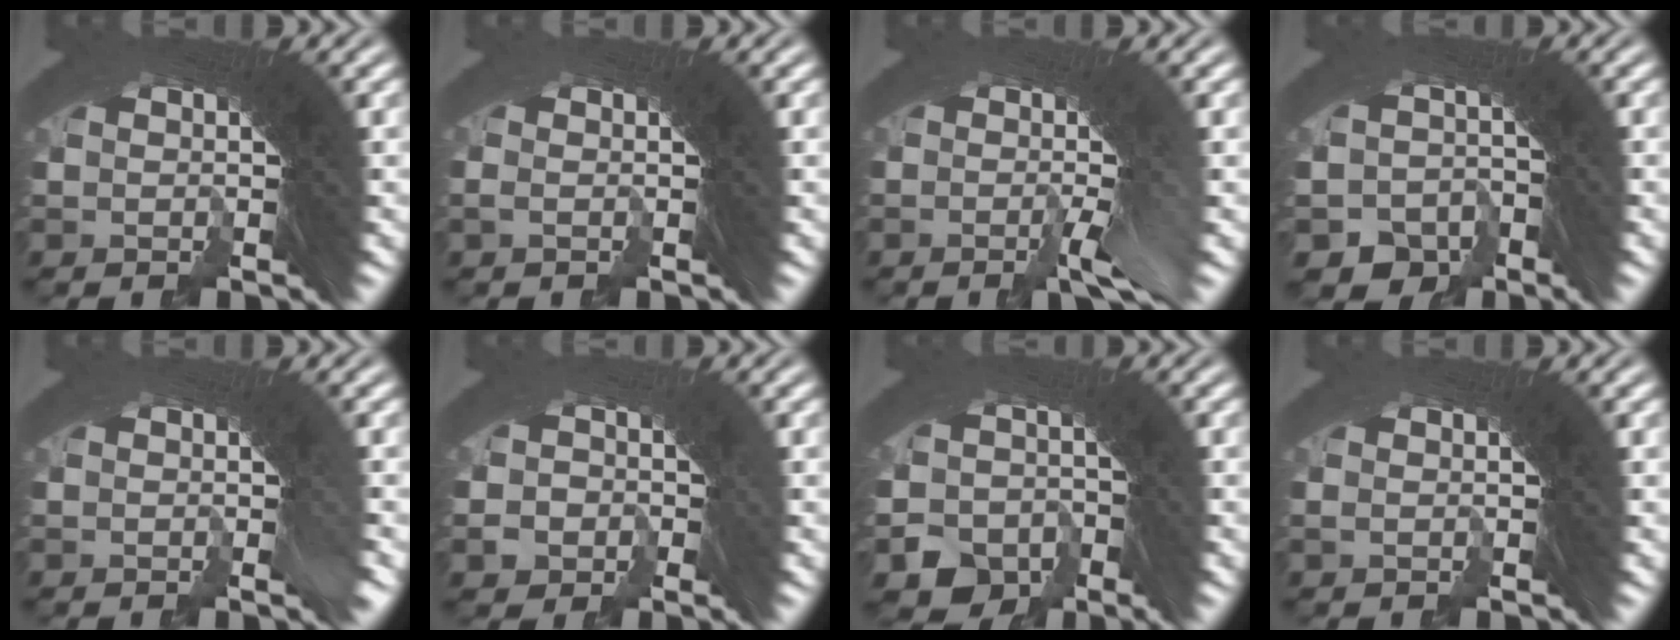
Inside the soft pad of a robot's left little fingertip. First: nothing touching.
{"total": 0.8, "force": [-0.1, -0.3, 0.7], "torque": [-0.004, 0.009, -0.008]}
{"total": 3.1, "force": [-1.4, -0.3, 2.8], "torque": [-0.030, 0.012, -0.030]}
{"total": 5.8, "force": [-4.0, 4.1, 1.3], "torque": [-0.027, -0.027, -0.059]}
{"total": 1.3, "force": [-0.4, 0.1, 1.2], "torque": [-0.016, 0.011, -0.009]}
{"total": 2.6, "force": [-1.4, 2.2, 0.2], "torque": [-0.006, -0.001, -0.029]}
{"total": 10.2, "force": [-3.9, 8.5, 3.9], "torque": [-0.105, -0.053, -0.055]}
{"total": 0.7, "force": [0.3, -0.2, 0.6], "torque": [0.002, 0.013, -0.001]}